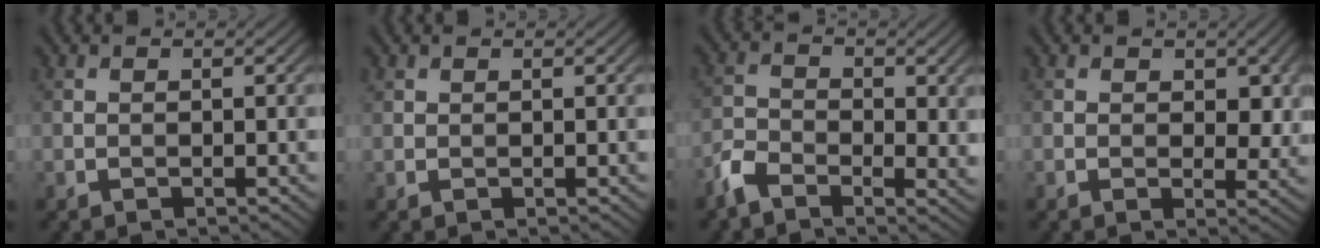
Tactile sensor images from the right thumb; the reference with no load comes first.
{"total": 0.7, "force": [0.6, 0.3, 0.1], "torque": [-0.006, -0.001, 0.016]}
{"total": 5.4, "force": [-2.6, 2.8, 3.8], "torque": [-0.080, -0.009, -0.062]}
{"total": 4.5, "force": [1.2, 2.8, 3.3], "torque": [-0.049, -0.006, 0.019]}